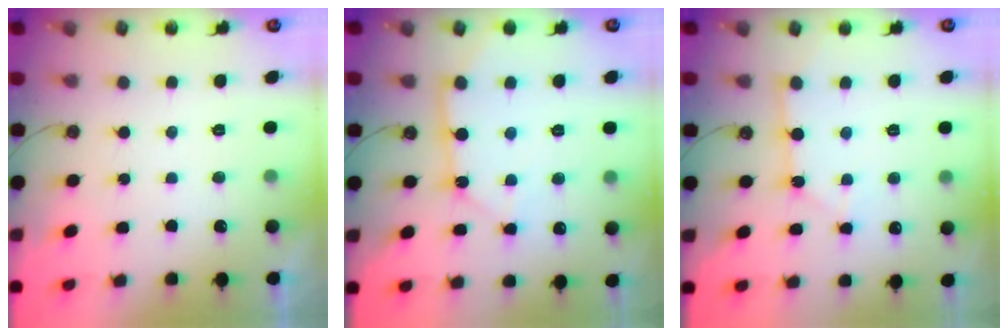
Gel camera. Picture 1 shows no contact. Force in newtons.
{"total": 11.3, "press": 11.2, "slide": 1.2}
{"total": 3.0, "press": 3.0, "slide": 0.1}